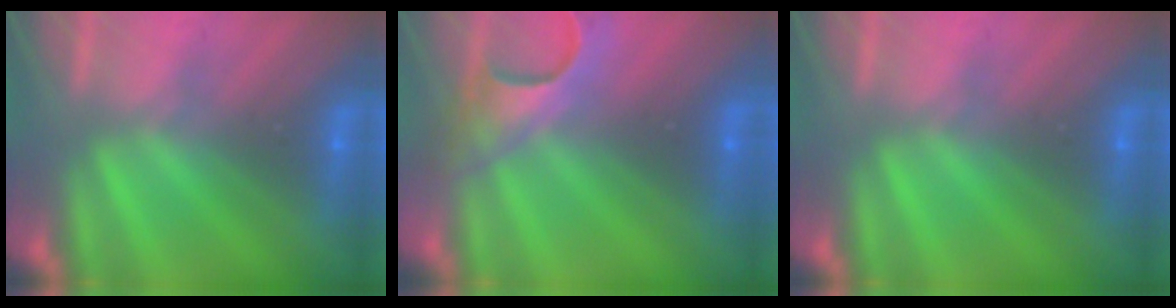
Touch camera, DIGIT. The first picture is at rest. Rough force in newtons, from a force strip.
{"total": 4.4}
{"total": 0.0}